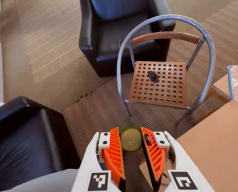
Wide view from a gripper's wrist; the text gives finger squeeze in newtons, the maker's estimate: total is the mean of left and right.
{"total": 9.4, "left": 9.4, "right": 9.4}